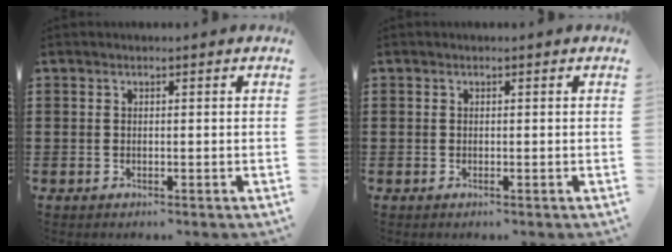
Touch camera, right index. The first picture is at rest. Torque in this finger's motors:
{"motor_torque": [0.32, 0.38, 0.04, 0.00]}